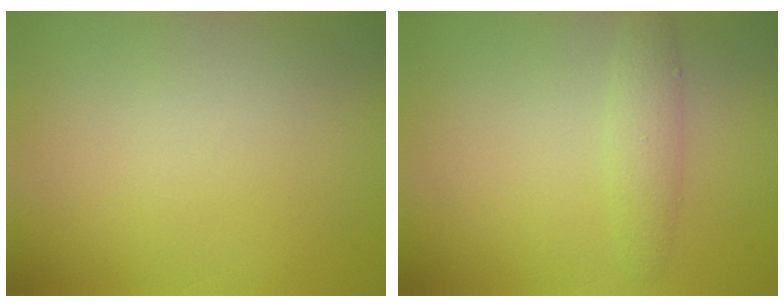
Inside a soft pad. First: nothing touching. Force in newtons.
{"total": 1.9, "press": 1.9, "slide": 0.0}